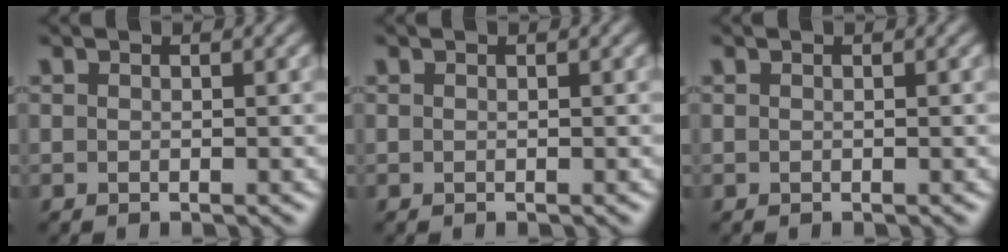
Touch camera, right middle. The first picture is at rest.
{"total": 0.0}
{"total": 0.0}